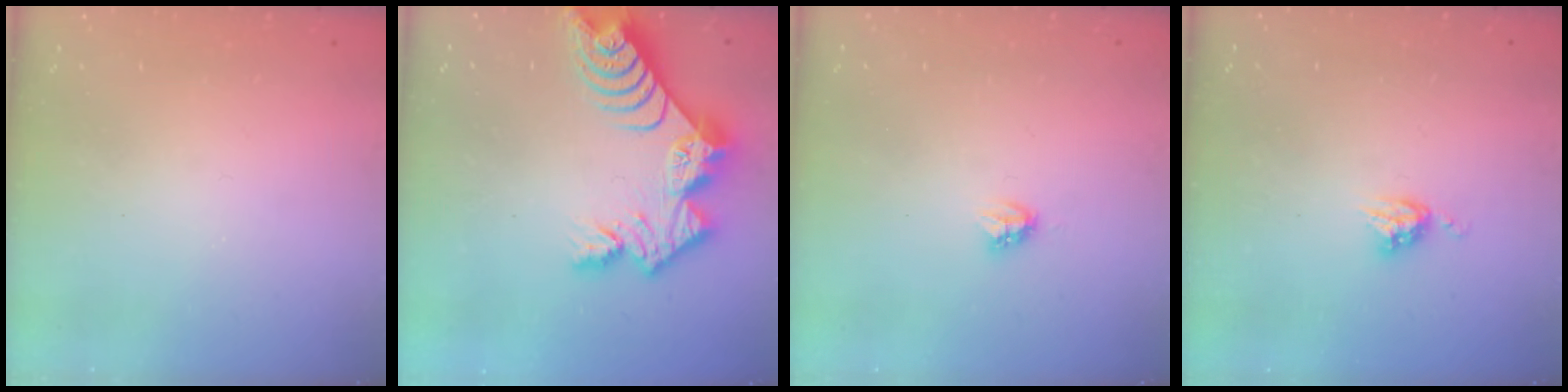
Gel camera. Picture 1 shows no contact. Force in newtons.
{"total": 14.2, "press": 14.1, "slide": 1.1}
{"total": 2.8, "press": 2.7, "slide": 0.4}
{"total": 5.6, "press": 5.6, "slide": 0.7}